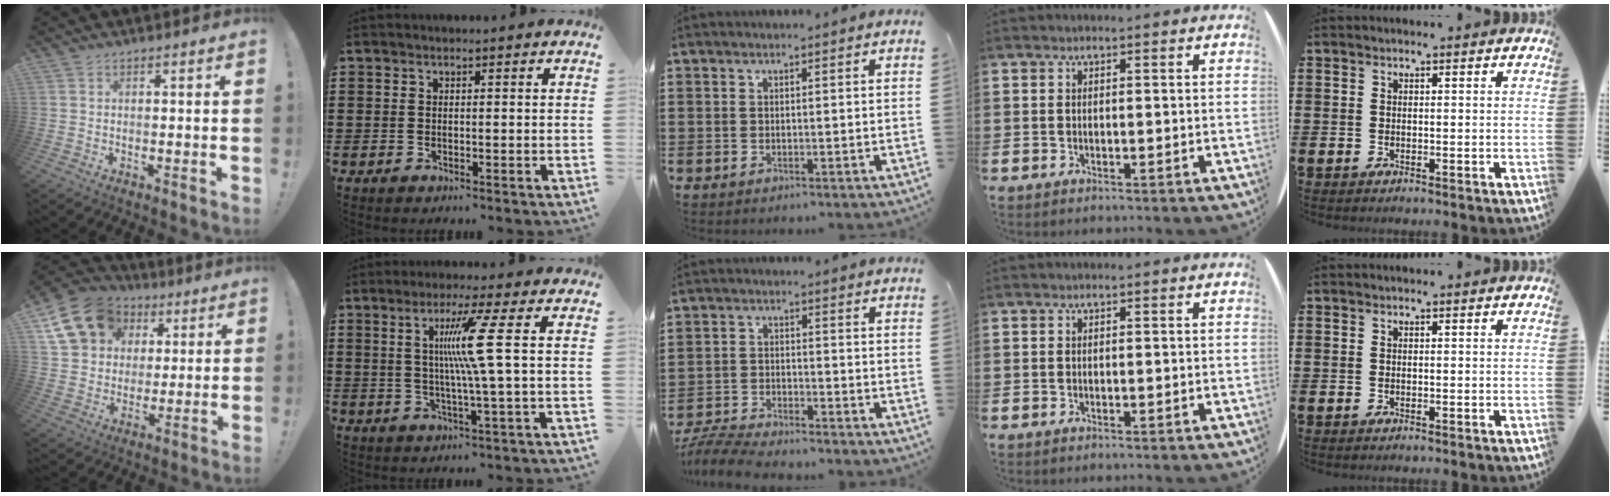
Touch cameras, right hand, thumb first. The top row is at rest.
{"thumb": {"total": 17.0, "force": [7.3, 13.4, 7.6], "torque": [-0.118, -0.028, 0.151]}, "index": {"total": 9.2, "force": [1.7, -1.3, 9.0], "torque": [-0.181, -0.002, 0.011]}, "middle": {"total": 5.8, "force": [-5.7, 0.3, 1.3], "torque": [-0.039, -0.004, -0.115]}}